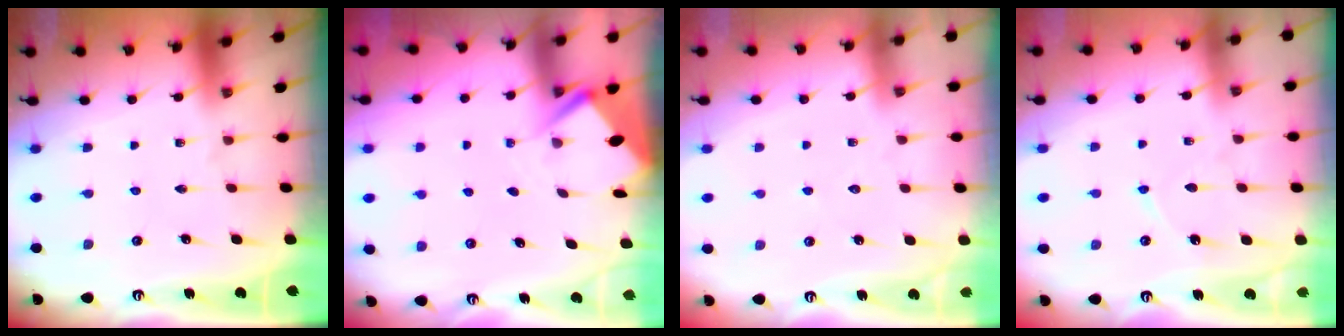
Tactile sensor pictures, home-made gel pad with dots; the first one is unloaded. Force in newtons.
{"total": 2.8, "press": 2.8, "slide": 0.4}
{"total": 2.5, "press": 2.4, "slide": 0.4}
{"total": 5.3, "press": 5.3, "slide": 0.4}